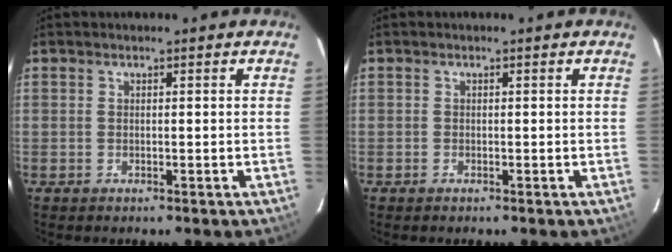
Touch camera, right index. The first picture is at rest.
{"total": 0.5, "force": [-0.4, 0.3, 0.1], "torque": [-0.002, 0.000, -0.009]}